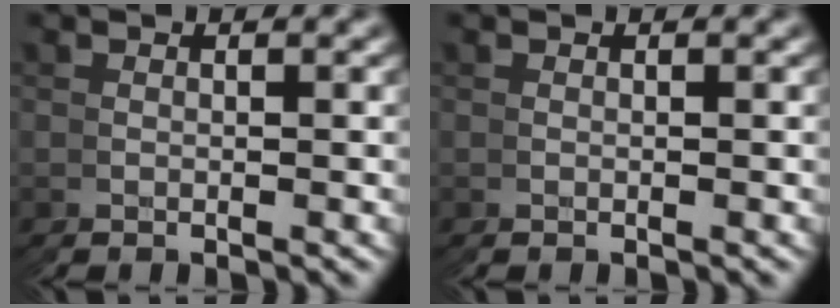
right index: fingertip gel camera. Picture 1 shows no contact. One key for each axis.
{"total": 0.0}